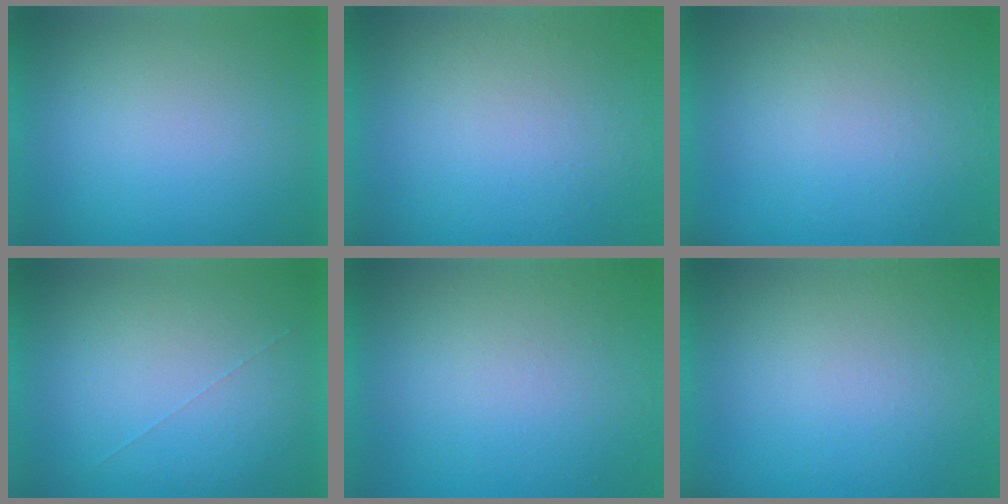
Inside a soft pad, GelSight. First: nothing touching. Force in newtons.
{"total": 9.5}
{"total": 5.1}
{"total": 1.0}
{"total": 8.4}
{"total": 4.9}